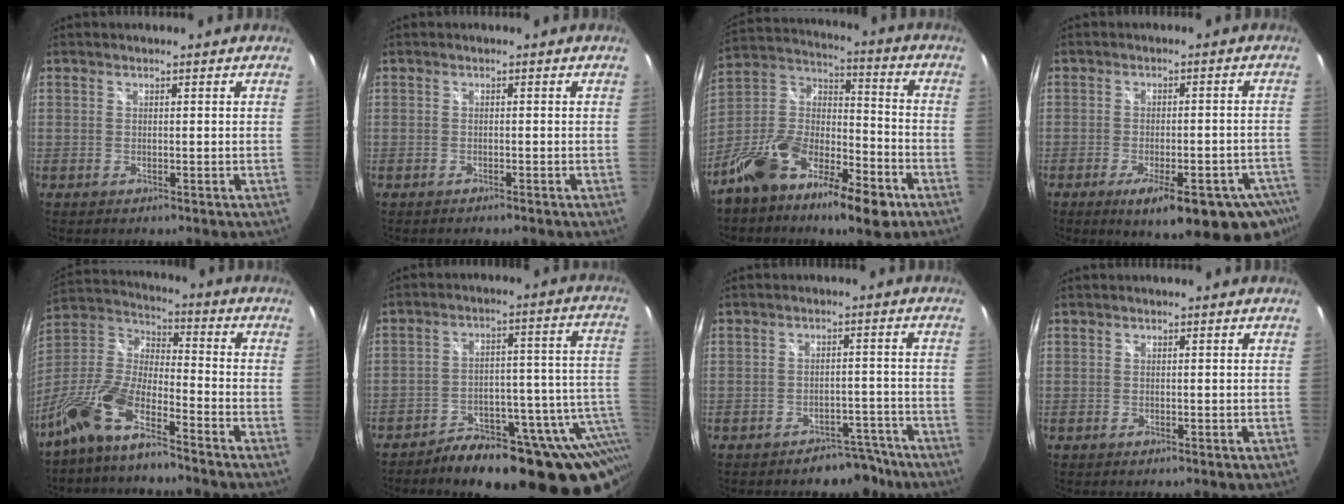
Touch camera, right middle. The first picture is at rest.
{"total": 0.7, "force": [-0.7, 0.2, 0.3], "torque": [-0.006, -0.002, -0.013]}
{"total": 17.8, "force": [-9.9, 7.3, 12.8], "torque": [-0.242, -0.006, -0.177]}
{"total": 17.4, "force": [-11.3, 4.9, 12.2], "torque": [-0.164, -0.040, -0.144]}
{"total": 13.2, "force": [-9.6, 3.2, 8.5], "torque": [-0.184, -0.005, -0.193]}
{"total": 22.6, "force": [-14.2, 8.8, 15.1], "torque": [-0.177, -0.007, -0.187]}
{"total": 6.2, "force": [-5.1, 3.3, 1.3], "torque": [-0.020, 0.024, -0.059]}
{"total": 0.0}